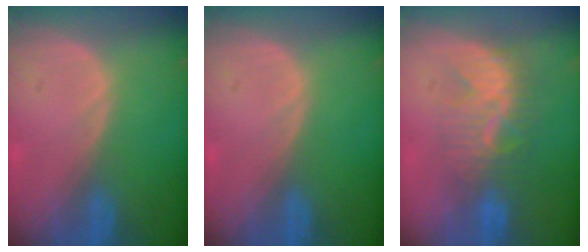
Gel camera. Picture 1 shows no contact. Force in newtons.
{"total": 0.0}
{"total": 7.8, "press": 7.5, "slide": 2.0}